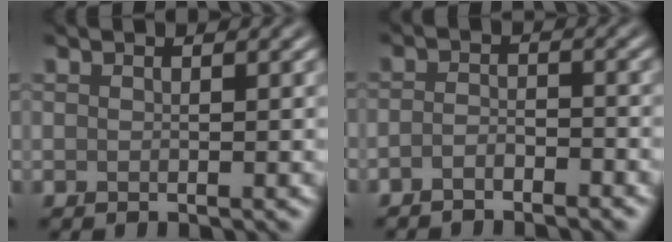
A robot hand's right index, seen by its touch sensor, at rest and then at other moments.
{"total": 1.9, "force": [-1.5, 0.6, 0.9], "torque": [-0.018, 0.001, -0.032]}